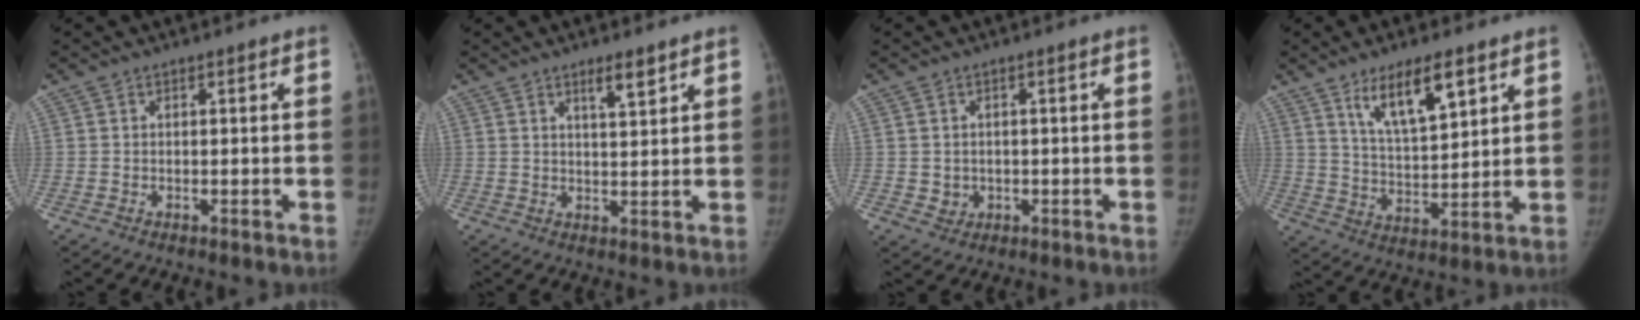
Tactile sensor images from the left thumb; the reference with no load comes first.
{"total": 3.8, "force": [2.6, 0.7, 2.7], "torque": [-0.039, -0.020, 0.045]}
{"total": 2.5, "force": [-0.2, 2.4, 0.8], "torque": [-0.004, 0.002, 0.006]}
{"total": 11.3, "force": [6.5, 3.7, 8.5], "torque": [-0.133, -0.040, 0.124]}